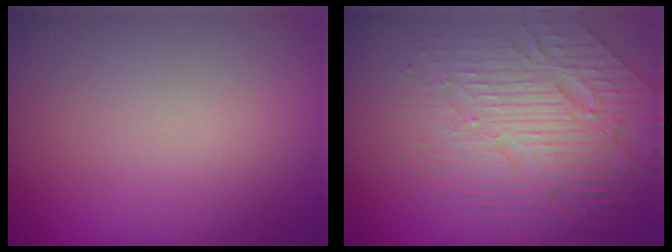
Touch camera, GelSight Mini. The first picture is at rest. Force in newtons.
{"total": 6.8, "press": 4.9, "slide": 4.7}